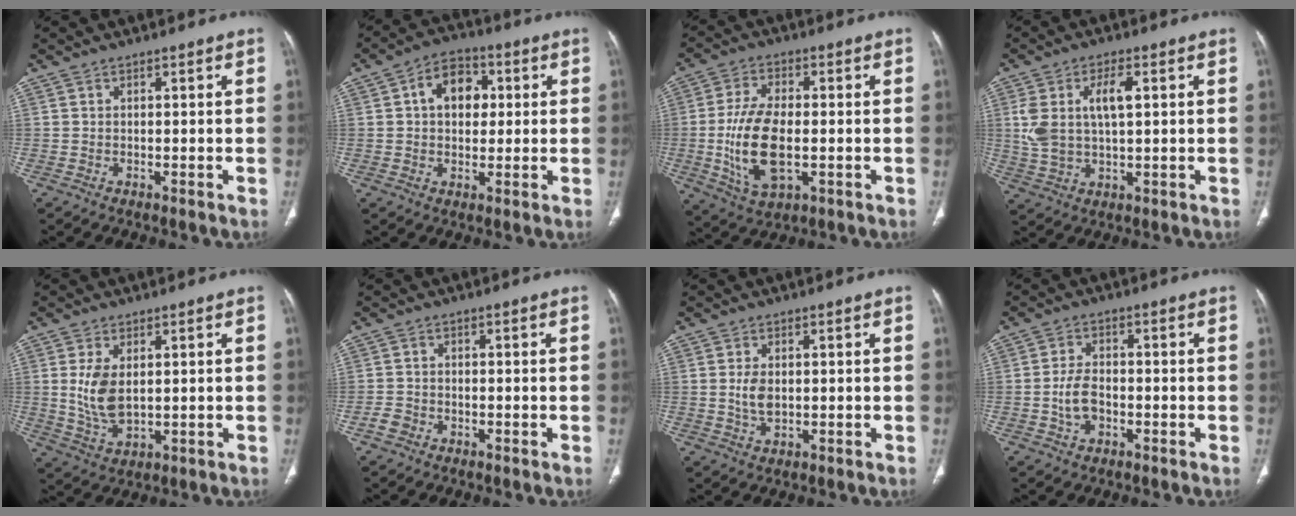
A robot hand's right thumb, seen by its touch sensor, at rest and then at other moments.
{"total": 9.2, "force": [1.8, 6.6, 6.2], "torque": [-0.063, 0.011, 0.021]}
{"total": 13.6, "force": [-1.8, 6.9, 11.5], "torque": [-0.226, -0.001, -0.025]}
{"total": 9.6, "force": [2.1, 4.6, 8.2], "torque": [-0.171, 0.004, 0.045]}
{"total": 7.6, "force": [1.1, 4.2, 6.2], "torque": [-0.119, -0.014, 0.031]}
{"total": 2.3, "force": [-1.3, 1.7, 0.7], "torque": [-0.013, 0.009, -0.026]}
{"total": 3.8, "force": [0.2, 2.2, 3.0], "torque": [-0.060, -0.004, 0.006]}
{"total": 5.1, "force": [-1.3, 3.3, 3.6], "torque": [-0.066, 0.016, -0.025]}